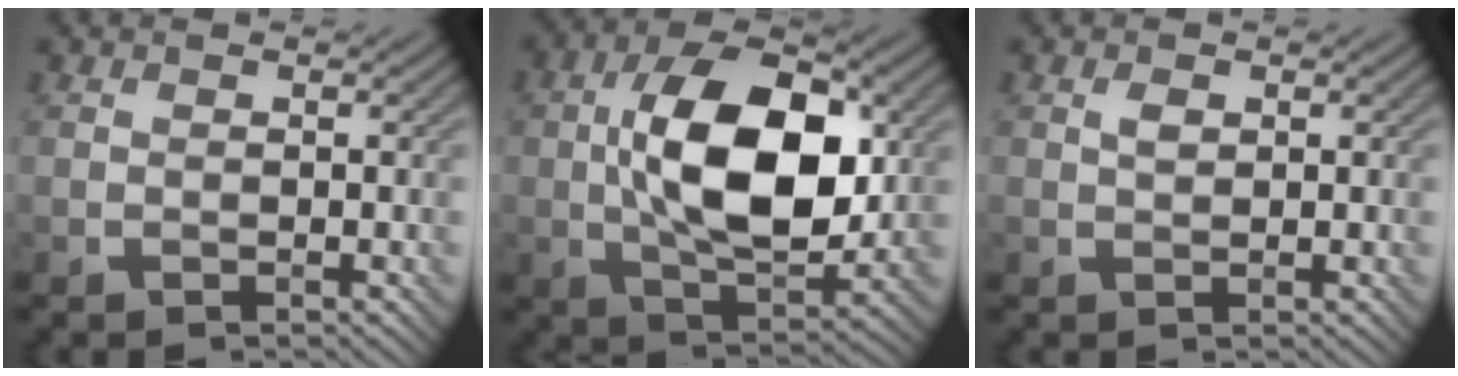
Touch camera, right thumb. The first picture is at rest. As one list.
[{"total": 14.3, "force": [1.1, 7.8, 11.9], "torque": [-0.219, 0.006, 0.018]}, {"total": 1.2, "force": [0.4, 0.7, 0.9], "torque": [-0.018, 0.000, 0.008]}]